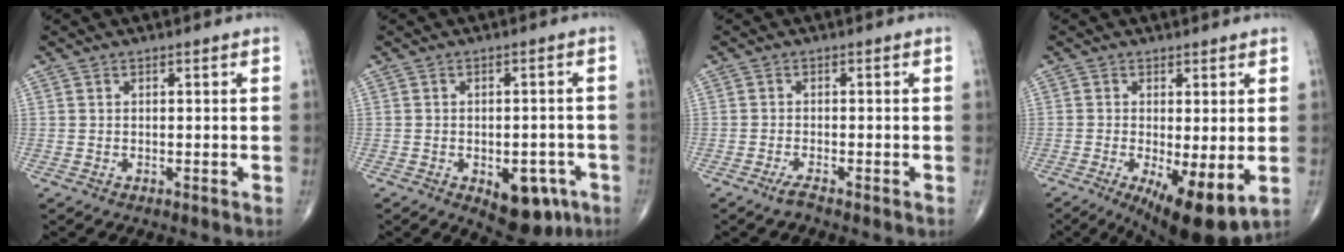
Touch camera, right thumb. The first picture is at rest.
{"total": 9.5, "force": [-4.2, 5.1, 6.8], "torque": [-0.057, 0.015, -0.045]}
{"total": 1.7, "force": [-1.4, 0.0, 0.9], "torque": [-0.029, 0.000, -0.030]}
{"total": 10.9, "force": [-2.8, 3.4, 10.0], "torque": [-0.153, -0.024, -0.035]}